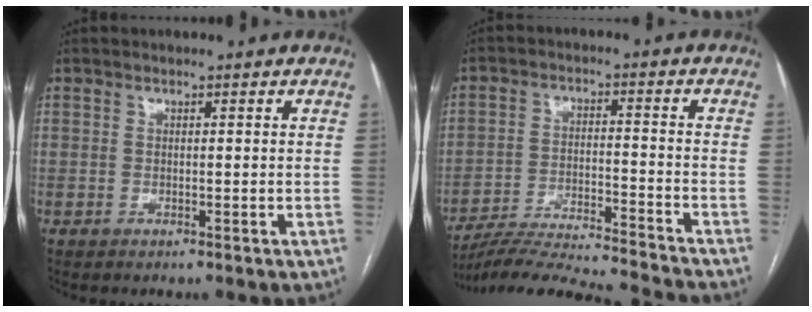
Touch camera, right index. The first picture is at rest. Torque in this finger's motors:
{"motor_torque": [-0.69, -1.45, 0.04, 0.07]}